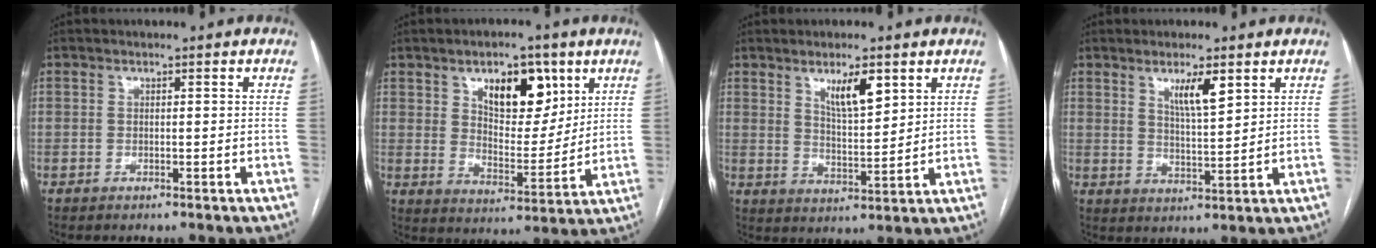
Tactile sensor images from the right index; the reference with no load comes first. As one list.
[{"total": 11.0, "force": [5.6, 5.1, 7.9], "torque": [-0.122, 0.004, 0.097]}, {"total": 6.5, "force": [3.7, 1.6, 5.1], "torque": [-0.092, -0.006, 0.069]}, {"total": 5.4, "force": [3.1, 0.7, 4.4], "torque": [-0.078, -0.007, 0.057]}]